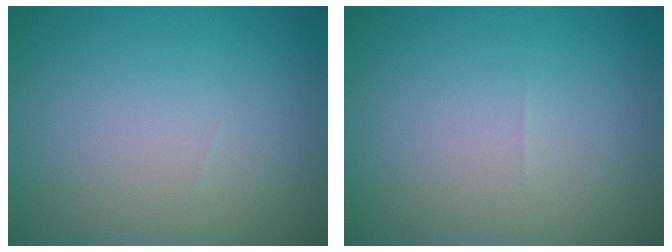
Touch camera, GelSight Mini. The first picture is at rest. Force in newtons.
{"total": 0.0}